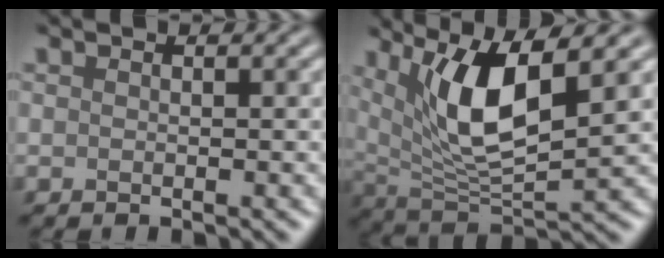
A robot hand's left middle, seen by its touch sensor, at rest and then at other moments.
{"total": 8.2, "force": [3.0, 2.5, 7.2], "torque": [-0.134, -0.016, 0.058]}